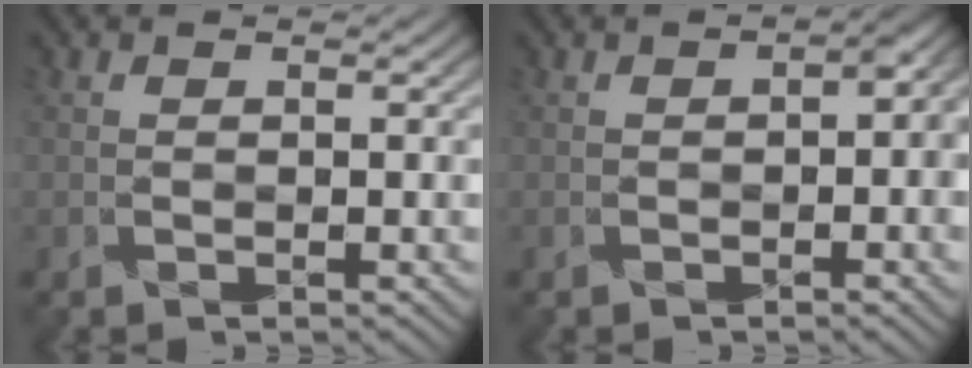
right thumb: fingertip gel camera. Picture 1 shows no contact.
{"total": 4.7, "force": [-0.4, 2.3, 4.0], "torque": [-0.054, -0.004, -0.005]}